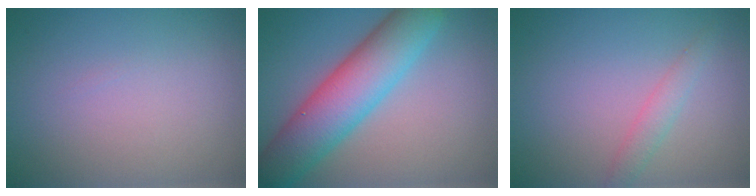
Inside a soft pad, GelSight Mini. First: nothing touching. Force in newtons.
{"total": 8.1, "press": 8.1, "slide": 0.5}
{"total": 1.5, "press": 1.5, "slide": 0.0}